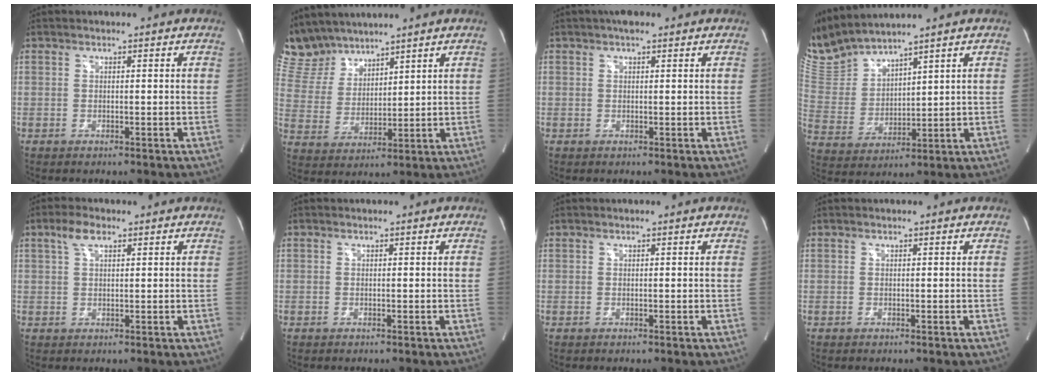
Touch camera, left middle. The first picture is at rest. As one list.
[{"total": 9.0, "force": [8.4, 3.0, 1.1], "torque": [-0.042, 0.014, 0.184]}, {"total": 2.1, "force": [1.5, 1.0, 1.2], "torque": [-0.020, 0.014, 0.021]}, {"total": 10.8, "force": [10.4, 0.4, 2.8], "torque": [-0.082, 0.008, 0.229]}, {"total": 3.3, "force": [1.9, 1.4, 2.3], "torque": [-0.053, 0.012, 0.039]}, {"total": 0.0}, {"total": 0.0}, {"total": 0.0}]